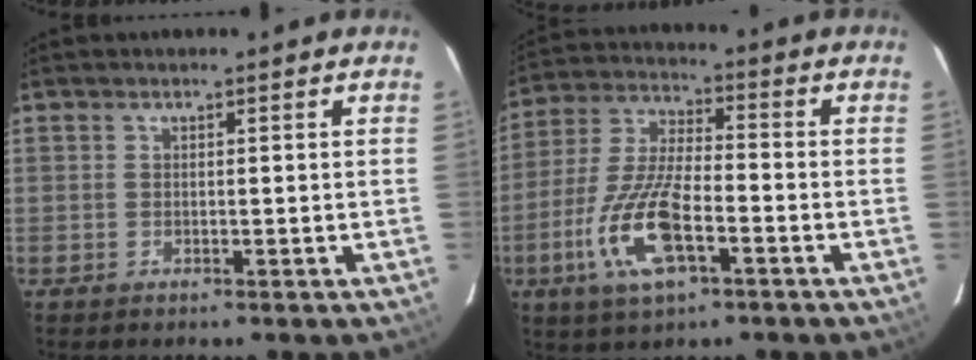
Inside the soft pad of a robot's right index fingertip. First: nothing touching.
{"total": 14.5, "force": [-5.8, 5.0, 12.4], "torque": [-0.269, -0.010, -0.112]}